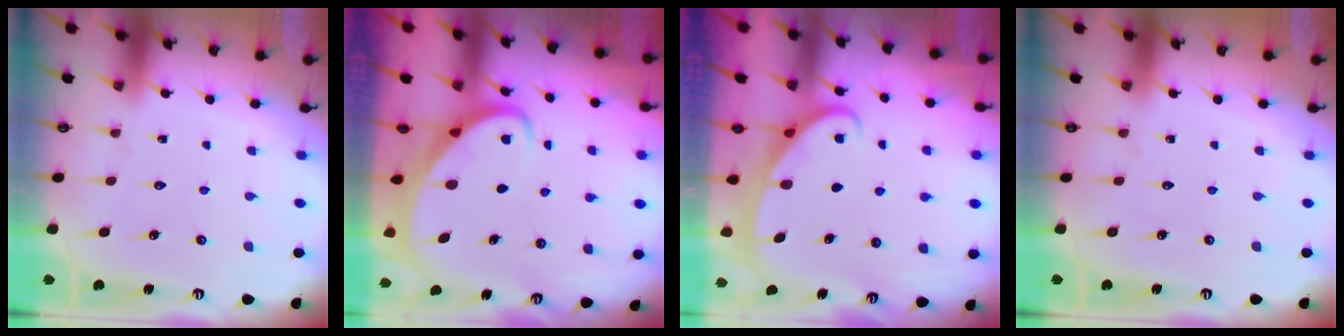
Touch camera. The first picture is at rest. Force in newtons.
{"total": 3.2, "press": 3.2, "slide": 0.4}
{"total": 2.6, "press": 2.6, "slide": 0.4}
{"total": 0.0}